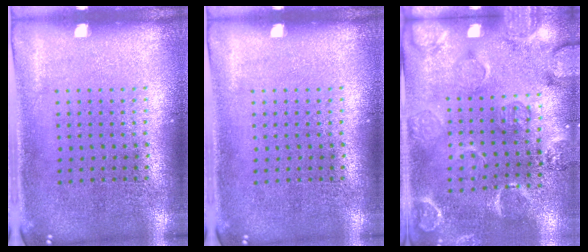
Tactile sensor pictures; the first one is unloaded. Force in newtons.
{"total": 0.0}
{"total": 2.5, "press": 2.2, "slide": 1.3}